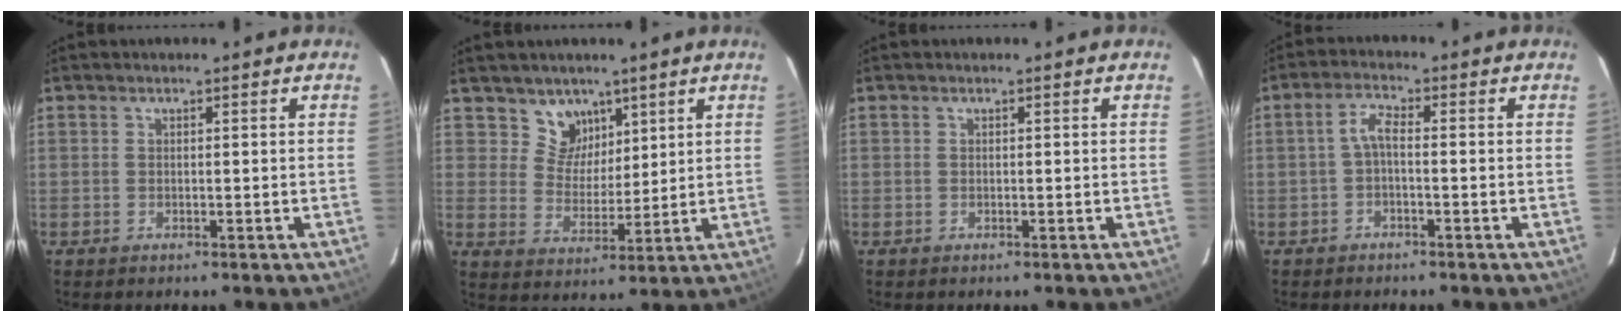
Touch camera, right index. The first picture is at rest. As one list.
[{"total": 6.4, "force": [4.4, 4.7, 0.7], "torque": [-0.001, -0.003, 0.083]}, {"total": 0.0}, {"total": 3.0, "force": [-1.1, 1.0, 2.6], "torque": [-0.060, 0.012, -0.025]}]